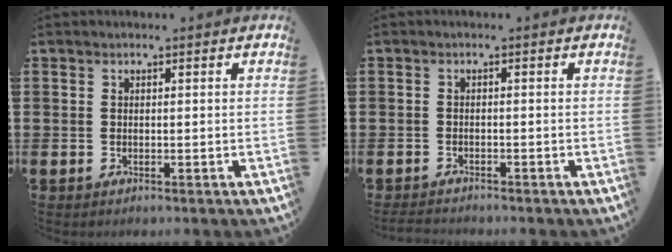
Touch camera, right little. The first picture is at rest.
{"total": 1.1, "force": [-1.1, 0.1, 0.2], "torque": [-0.007, 0.001, -0.022]}